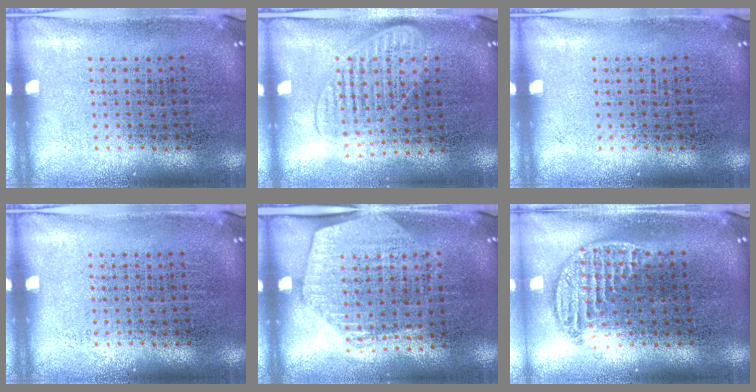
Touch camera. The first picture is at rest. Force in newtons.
{"total": 1.4, "press": 1.2, "slide": 0.6}
{"total": 0.0}
{"total": 0.0}
{"total": 1.6, "press": 1.4, "slide": 0.8}
{"total": 1.2, "press": 1.0, "slide": 0.6}